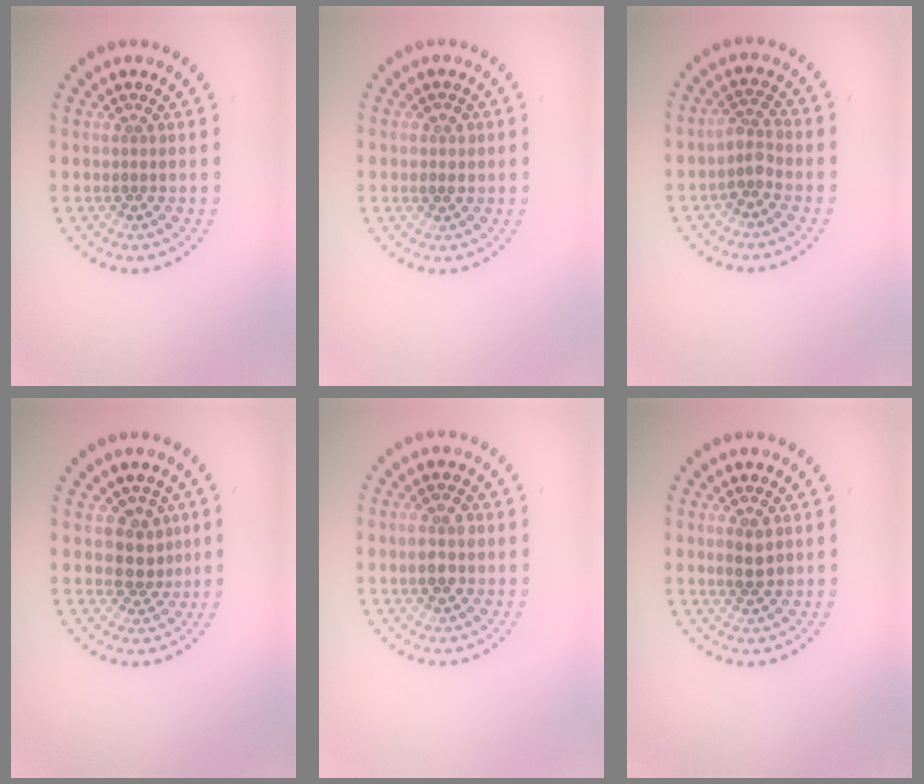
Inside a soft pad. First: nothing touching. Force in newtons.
{"total": 1.4, "press": 1.3, "slide": 0.4}
{"total": 1.9, "press": 1.5, "slide": 1.2}
{"total": 2.8, "press": 2.5, "slide": 1.3}
{"total": 2.2, "press": 2.2, "slide": 0.2}
{"total": 2.2, "press": 2.2, "slide": 0.2}